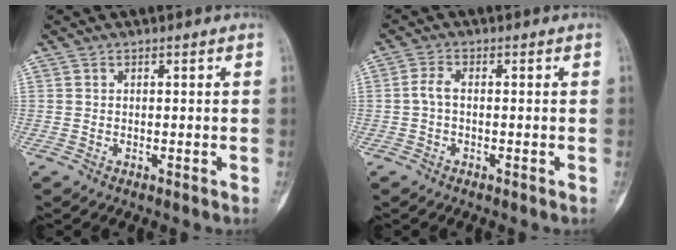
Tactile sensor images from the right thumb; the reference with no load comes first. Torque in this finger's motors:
{"motor_torque": [0.23, 0.38, 0.18, -0.39, -0.02]}